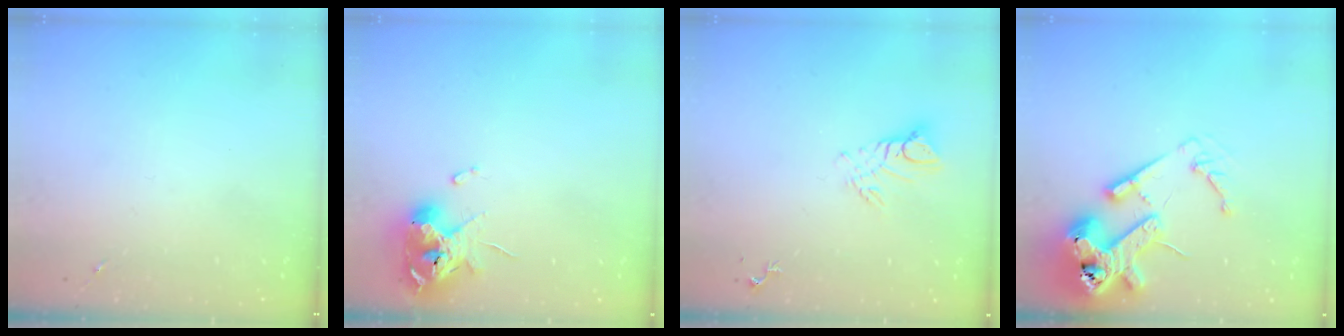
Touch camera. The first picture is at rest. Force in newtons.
{"total": 14.0, "press": 13.9, "slide": 1.7}
{"total": 7.6, "press": 7.6, "slide": 0.7}
{"total": 18.0, "press": 17.9, "slide": 2.6}